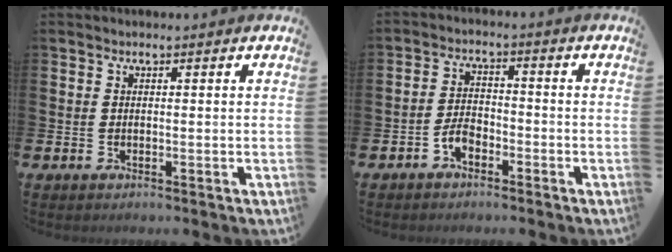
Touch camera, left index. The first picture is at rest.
{"total": 2.9, "force": [-2.0, 1.6, 1.4], "torque": [-0.029, 0.008, -0.041]}